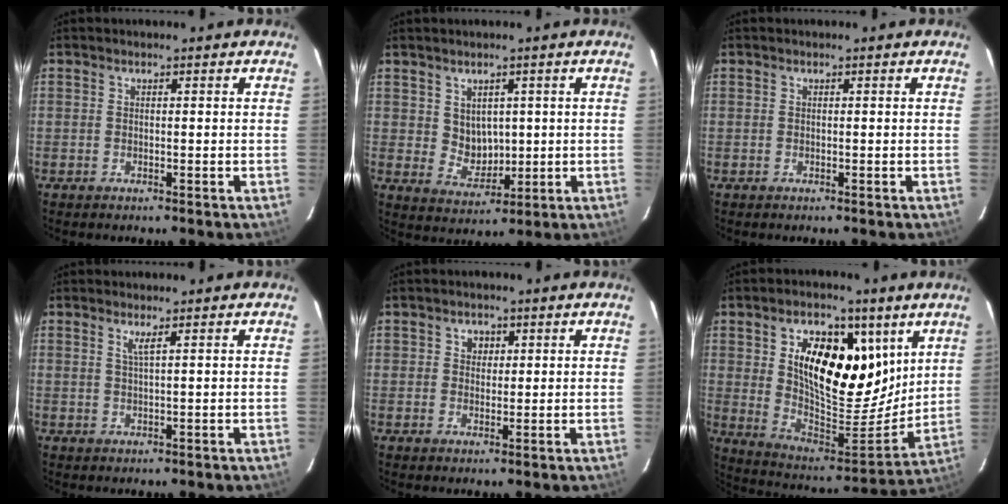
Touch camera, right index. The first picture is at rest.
{"total": 5.2, "force": [1.4, 4.4, 2.4], "torque": [-0.040, 0.002, 0.040]}
{"total": 0.0}
{"total": 1.5, "force": [0.8, -0.3, 1.3], "torque": [-0.025, -0.002, 0.015]}
{"total": 2.5, "force": [0.8, 2.2, 0.7], "torque": [-0.006, 0.009, 0.013]}
{"total": 20.6, "force": [8.3, 11.2, 15.1], "torque": [-0.261, -0.002, 0.151]}